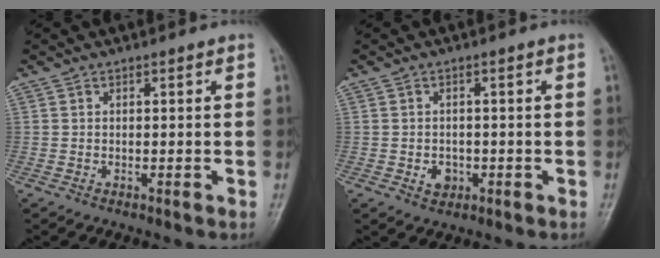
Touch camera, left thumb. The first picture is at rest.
{"total": 2.7, "force": [-0.8, 2.2, 1.3], "torque": [-0.010, 0.003, -0.006]}